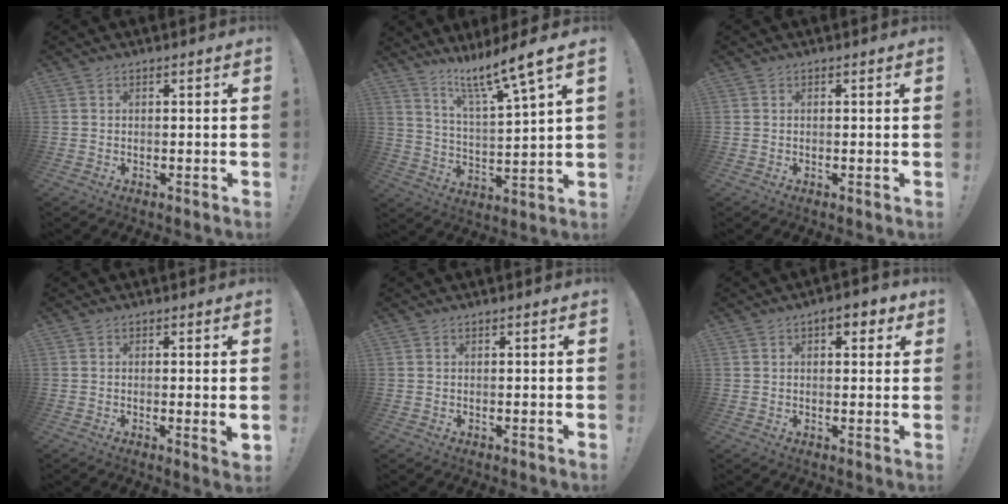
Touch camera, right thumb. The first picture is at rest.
{"total": 11.7, "force": [9.3, -0.7, 7.0], "torque": [-0.124, -0.072, 0.143]}
{"total": 0.0}
{"total": 2.7, "force": [0.3, 0.0, 2.7], "torque": [-0.030, -0.011, 0.004]}
{"total": 0.0}
{"total": 4.9, "force": [2.6, 2.4, 3.5], "torque": [-0.031, -0.008, 0.039]}